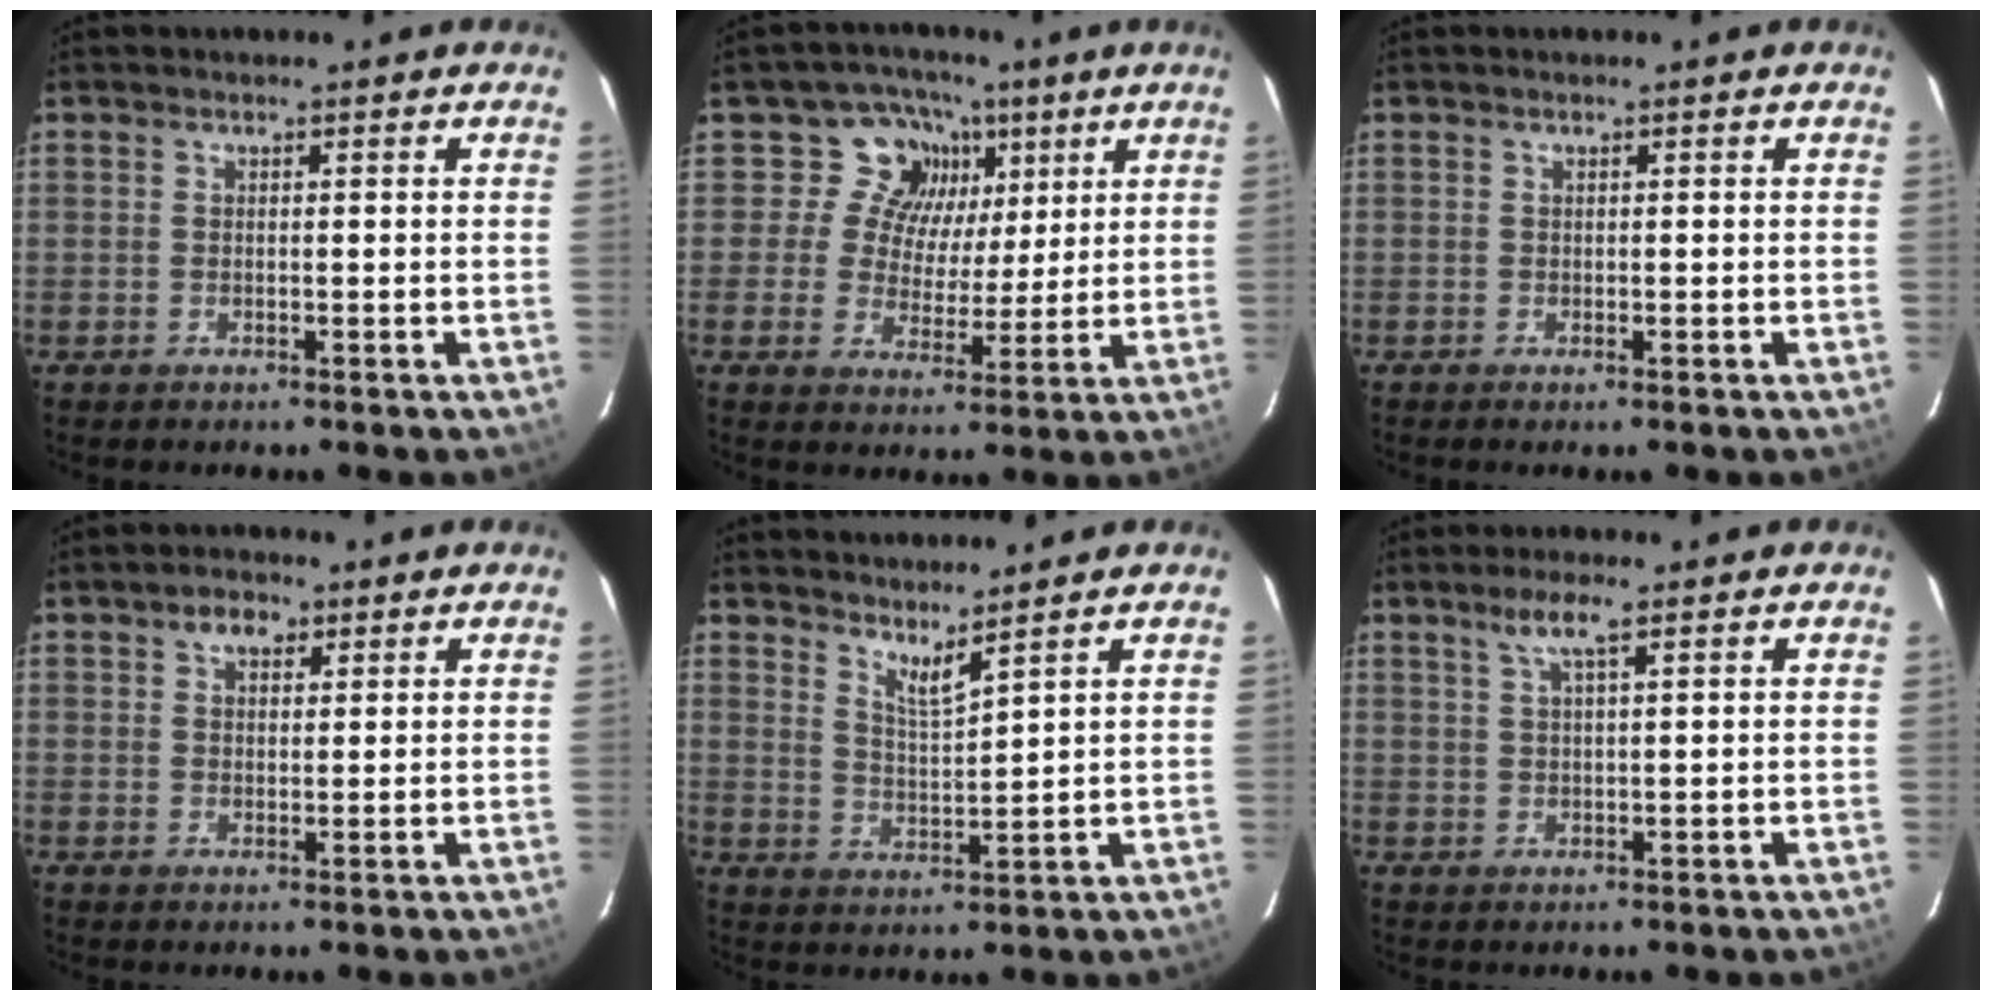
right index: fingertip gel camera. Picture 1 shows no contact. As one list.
[{"total": 9.1, "force": [4.0, 8.0, 1.9], "torque": [-0.027, -0.004, 0.056]}, {"total": 0.0}, {"total": 3.3, "force": [1.7, 2.2, 1.8], "torque": [-0.025, 0.011, 0.029]}, {"total": 4.2, "force": [3.7, -0.2, 2.1], "torque": [-0.040, -0.012, 0.064]}, {"total": 3.6, "force": [2.2, 0.2, 2.9], "torque": [-0.056, 0.007, 0.041]}]